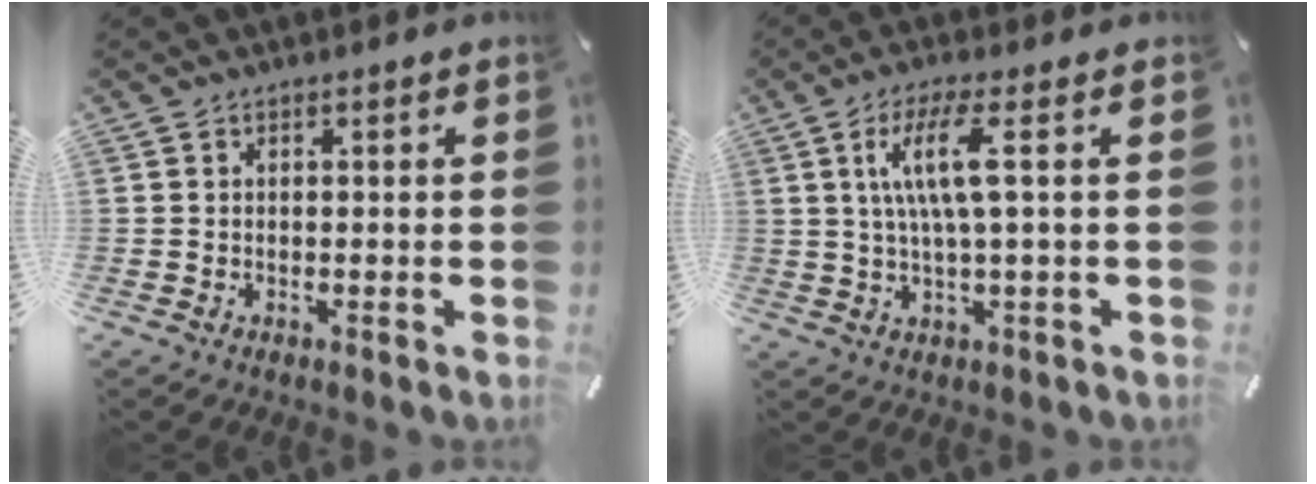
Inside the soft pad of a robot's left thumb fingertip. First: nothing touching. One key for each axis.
{"total": 9.5, "fx": 2.1, "fy": 1.6, "fz": 9.1, "tx": -0.183, "ty": 0.000, "tz": 0.030}